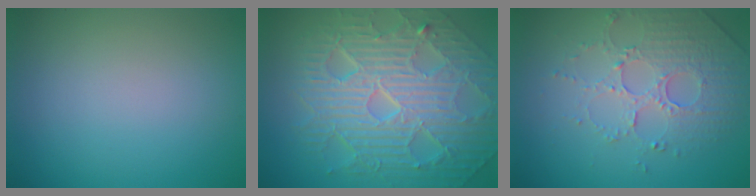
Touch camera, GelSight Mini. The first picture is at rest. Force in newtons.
{"total": 10.8, "press": 7.0, "slide": 8.2}
{"total": 5.0, "press": 3.4, "slide": 3.6}